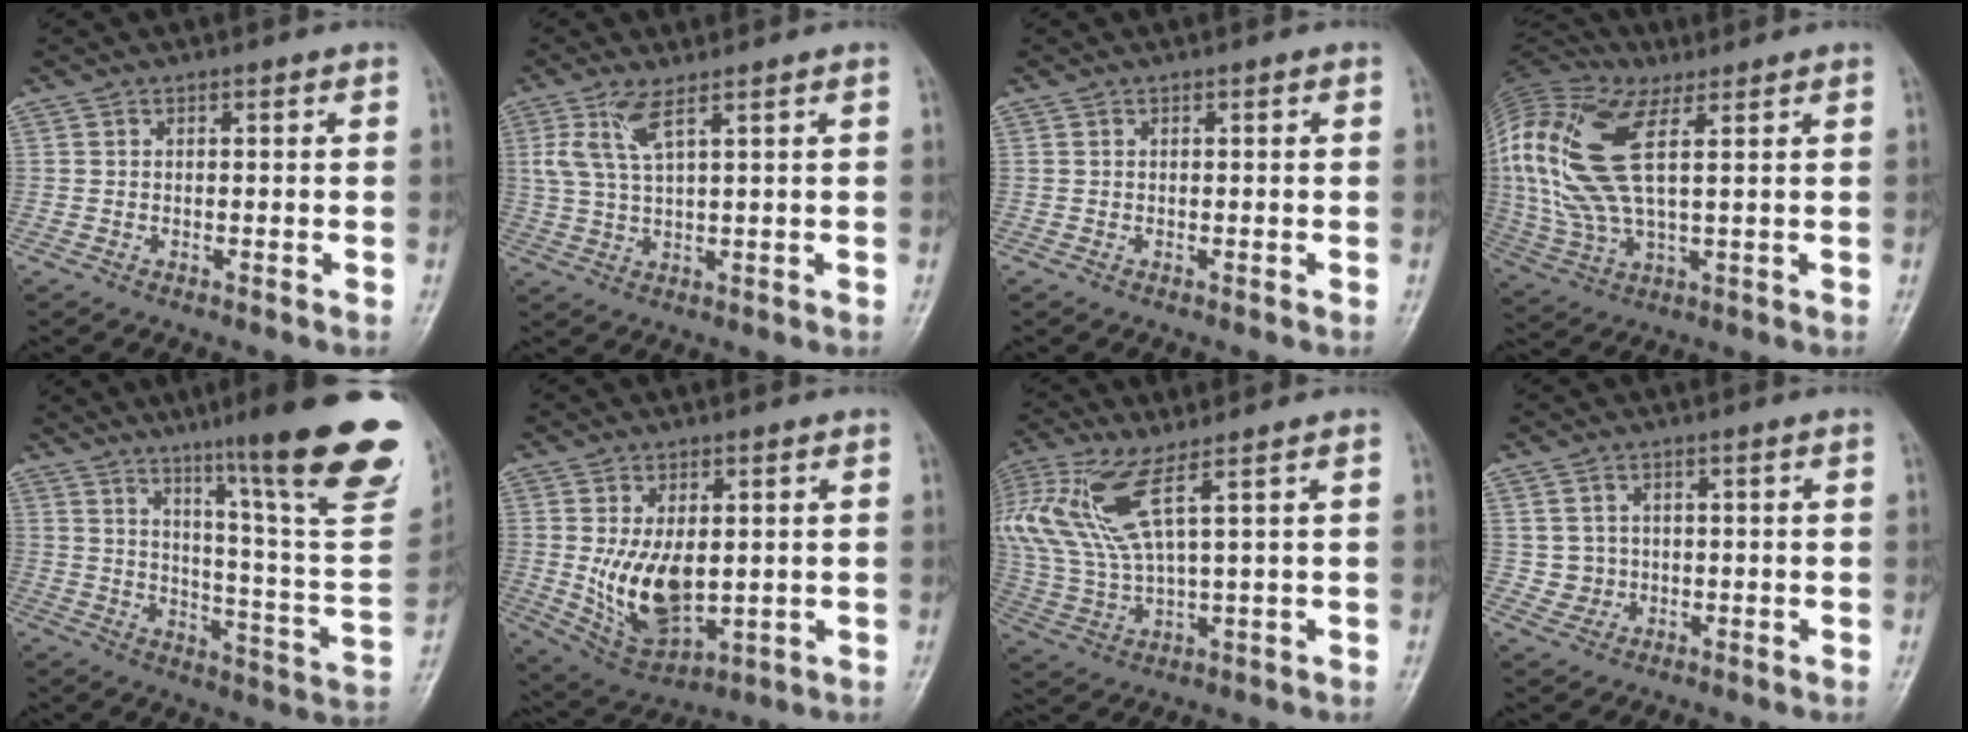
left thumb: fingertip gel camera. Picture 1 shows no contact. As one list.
[{"total": 5.2, "force": [2.6, 1.0, 4.4], "torque": [-0.109, -0.005, 0.061]}, {"total": 0.0}, {"total": 18.8, "force": [5.1, 7.7, 16.4], "torque": [-0.378, 0.004, 0.092]}, {"total": 27.4, "force": [17.1, 2.8, 21.2], "torque": [-0.259, -0.084, 0.240]}, {"total": 11.8, "force": [0.1, 6.7, 9.7], "torque": [-0.153, -0.019, 0.025]}, {"total": 13.8, "force": [6.7, 3.3, 11.6], "torque": [-0.293, -0.016, 0.141]}, {"total": 2.6, "force": [0.2, 2.6, 0.2], "torque": [0.012, 0.003, 0.006]}]